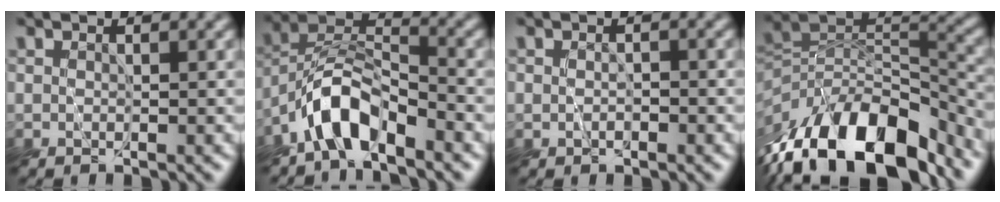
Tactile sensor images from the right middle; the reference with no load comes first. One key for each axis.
{"total": 6.1, "fx": -4.5, "fy": 2.1, "fz": 3.5, "tx": -0.061, "ty": 0.009, "tz": -0.096}
{"total": 0.8, "fx": -0.4, "fy": 0.6, "fz": 0.5, "tx": -0.008, "ty": -0.002, "tz": -0.008}
{"total": 14.6, "fx": -9.7, "fy": 6.5, "fz": 8.8, "tx": -0.176, "ty": 0.013, "tz": -0.173}